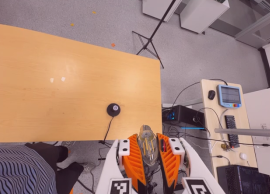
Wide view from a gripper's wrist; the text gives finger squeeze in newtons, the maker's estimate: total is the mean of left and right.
{"total": 20.4, "left": 24.9, "right": 16.0}